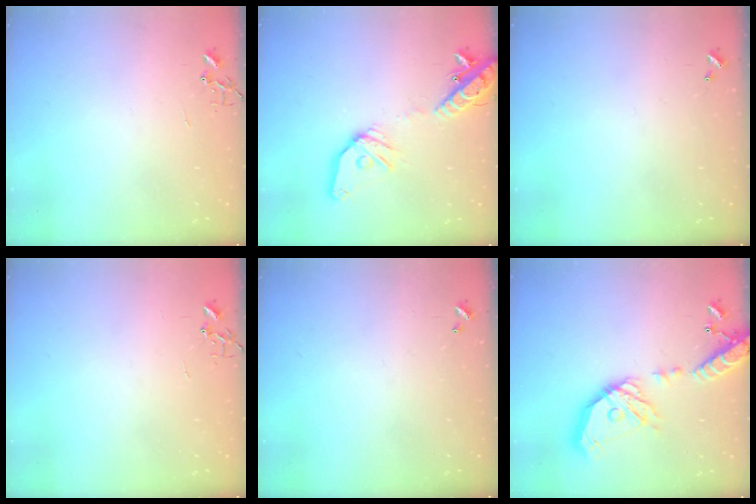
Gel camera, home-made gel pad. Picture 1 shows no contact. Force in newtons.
{"total": 17.4, "press": 17.1, "slide": 3.1}
{"total": 0.0}
{"total": 0.0}
{"total": 0.0}
{"total": 21.8, "press": 21.5, "slide": 3.7}